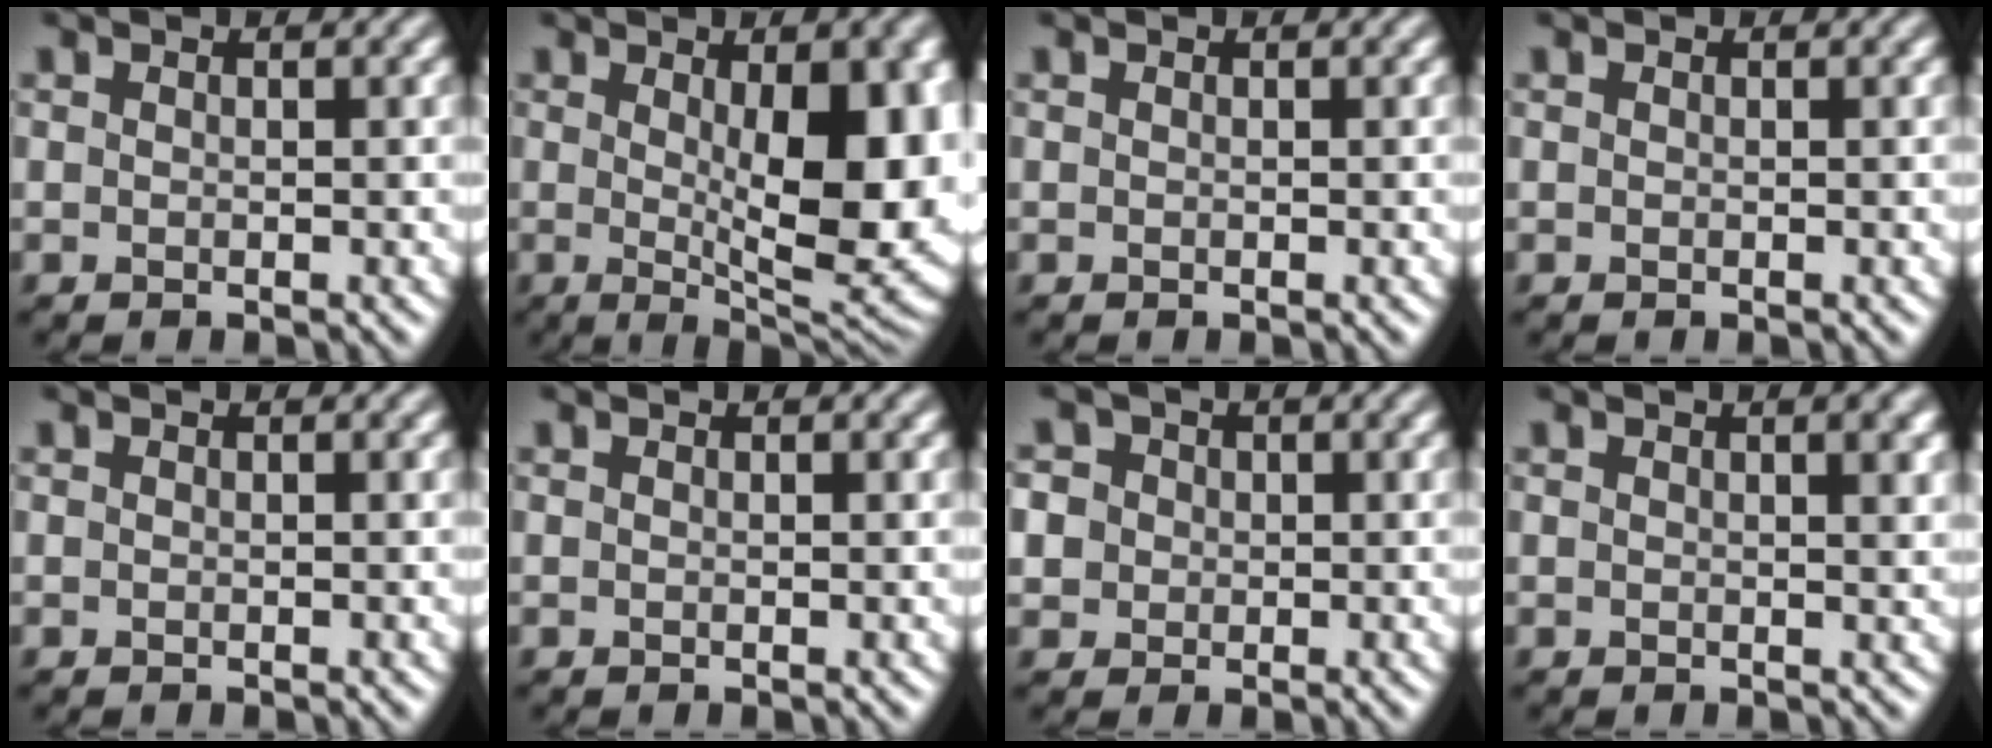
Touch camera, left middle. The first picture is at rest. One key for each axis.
{"total": 13.3, "fx": 0.7, "fy": 4.6, "fz": 12.5, "tx": -0.126, "ty": 0.001, "tz": 0.014}
{"total": 0.0}
{"total": 0.0}
{"total": 0.0}
{"total": 0.0}
{"total": 5.6, "fx": 1.6, "fy": 5.0, "fz": 2.1, "tx": -0.045, "ty": 0.032, "tz": 0.005}
{"total": 2.4, "fx": 1.1, "fy": 0.7, "fz": 2.0, "tx": -0.014, "ty": 0.004, "tz": 0.016}